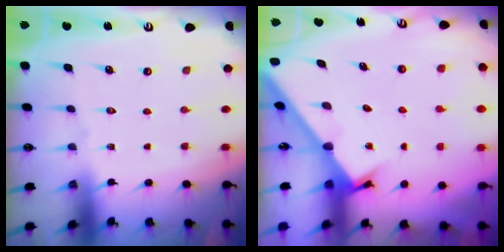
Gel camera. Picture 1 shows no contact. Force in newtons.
{"total": 2.1, "press": 2.1, "slide": 0.2}